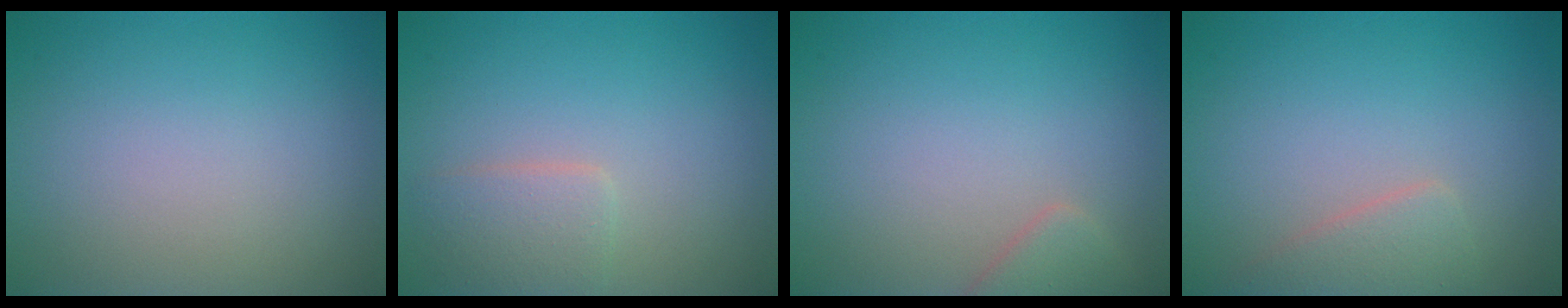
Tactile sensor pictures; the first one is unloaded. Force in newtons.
{"total": 2.3, "press": 2.3, "slide": 0.1}
{"total": 2.0, "press": 2.0, "slide": 0.2}
{"total": 2.3, "press": 2.3, "slide": 0.1}